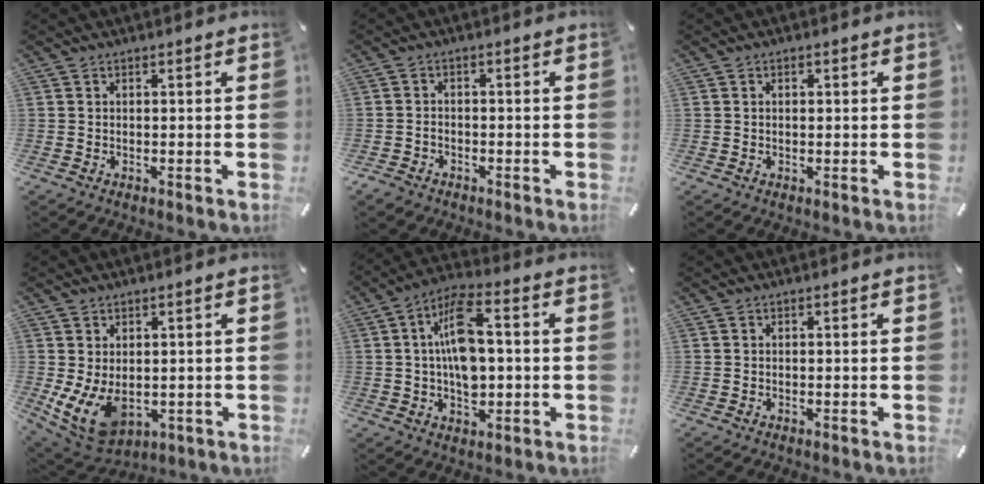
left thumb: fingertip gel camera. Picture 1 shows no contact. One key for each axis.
{"total": 2.3, "fx": -1.6, "fy": 1.5, "fz": 0.7, "tx": -0.019, "ty": 0.007, "tz": -0.035}
{"total": 0.8, "fx": 0.1, "fy": 0.5, "fz": 0.6, "tx": -0.013, "ty": 0.003, "tz": 0.001}
{"total": 9.2, "fx": -0.8, "fy": 6.7, "fz": 6.2, "tx": -0.124, "ty": -0.009, "tz": -0.009}
{"total": 11.8, "fx": 0.4, "fy": 6.9, "fz": 9.5, "tx": -0.177, "ty": 0.011, "tz": 0.009}
{"total": 0.0}